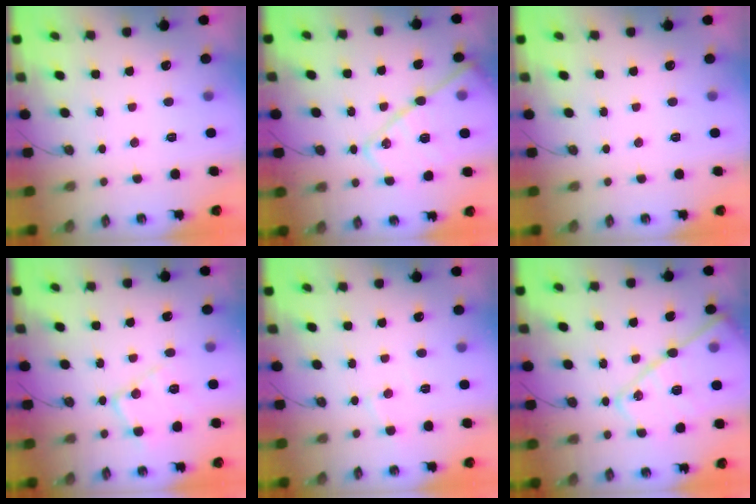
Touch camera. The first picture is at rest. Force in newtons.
{"total": 19.3, "press": 19.2, "slide": 1.4}
{"total": 0.0}
{"total": 13.2, "press": 13.1, "slide": 1.0}
{"total": 4.4, "press": 4.3, "slide": 0.6}
{"total": 19.3, "press": 19.2, "slide": 1.4}